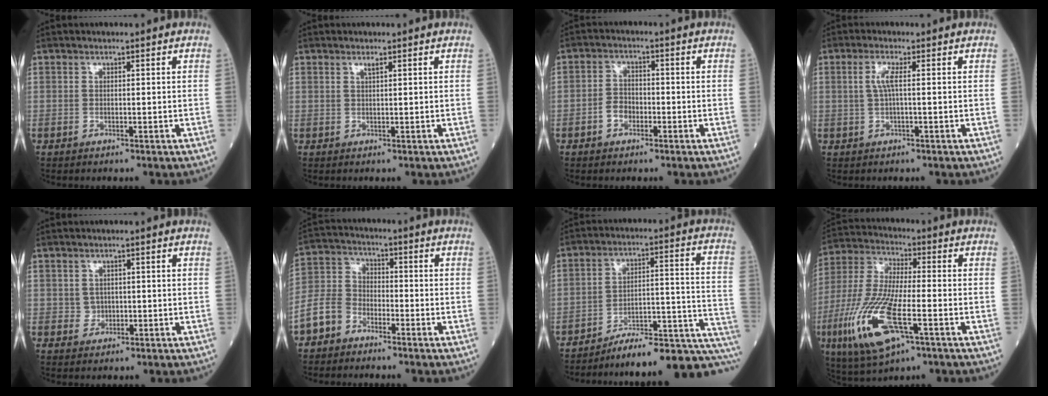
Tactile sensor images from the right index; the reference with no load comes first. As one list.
[{"total": 0.9, "force": [0.6, 0.0, 0.7], "torque": [-0.014, -0.002, 0.012]}, {"total": 3.2, "force": [-1.3, 2.3, 1.8], "torque": [-0.028, 0.011, -0.028]}, {"total": 2.6, "force": [0.4, 0.2, 2.6], "torque": [-0.059, 0.004, 0.008]}, {"total": 1.6, "force": [0.1, 1.5, 0.5], "torque": [-0.007, 0.001, 0.004]}, {"total": 6.7, "force": [-4.4, 4.6, 2.3], "torque": [-0.062, 0.009, -0.097]}, {"total": 20.5, "force": [-18.4, 1.4, 8.8], "torque": [-0.047, 0.040, -0.254]}, {"total": 15.9, "force": [-5.9, 4.0, 14.2], "torque": [-0.315, -0.024, -0.104]}]